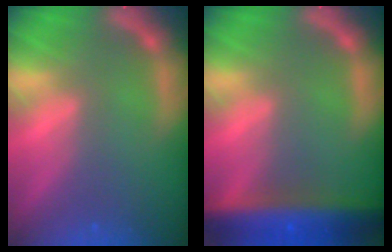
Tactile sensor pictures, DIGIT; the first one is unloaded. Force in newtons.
{"total": 9.0}